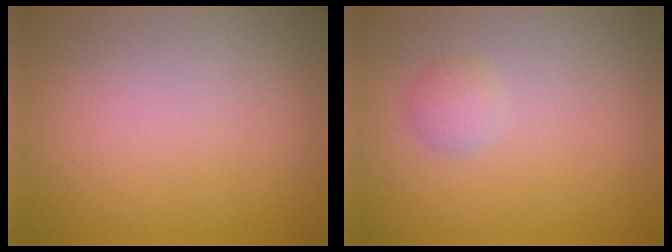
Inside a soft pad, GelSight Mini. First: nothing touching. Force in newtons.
{"total": 1.3, "press": 1.3, "slide": 0.1}